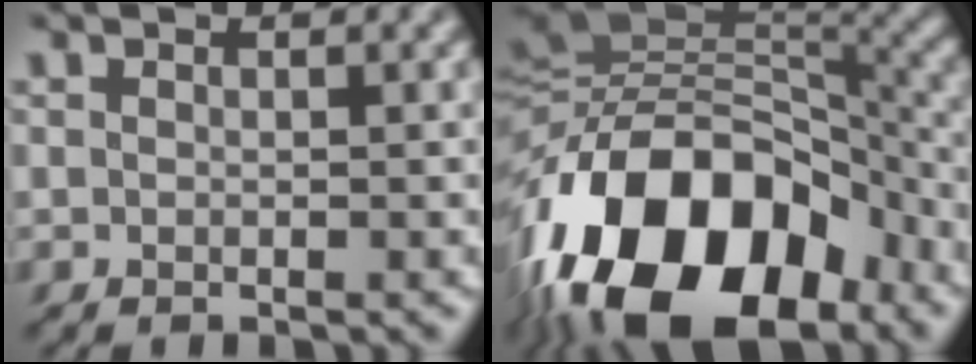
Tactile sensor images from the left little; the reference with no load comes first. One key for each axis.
{"total": 17.3, "fx": -7.6, "fy": 10.0, "fz": 11.8, "tx": -0.210, "ty": 0.015, "tz": -0.136}